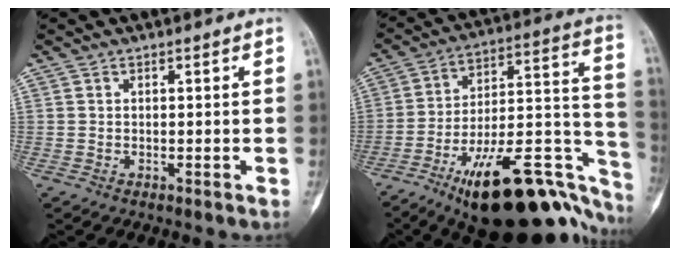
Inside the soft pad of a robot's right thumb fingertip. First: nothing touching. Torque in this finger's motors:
{"motor_torque": [1.66, -0.02, 1.60, -1.17, 0.44]}